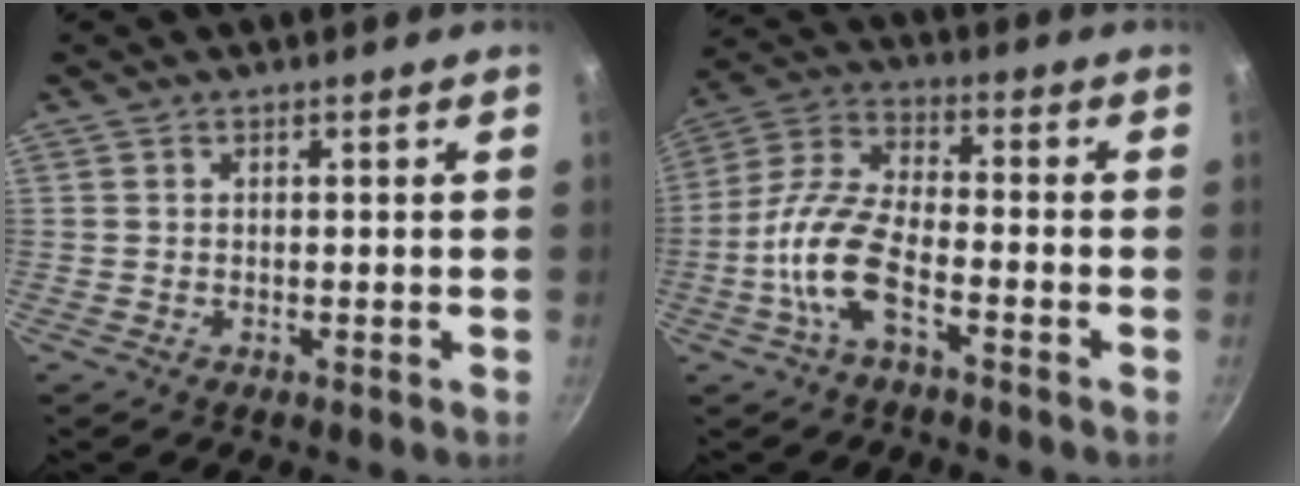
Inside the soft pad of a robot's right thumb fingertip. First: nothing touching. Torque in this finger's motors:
{"motor_torque": [-0.05, 0.35, 0.51, 0.53, 0.34]}